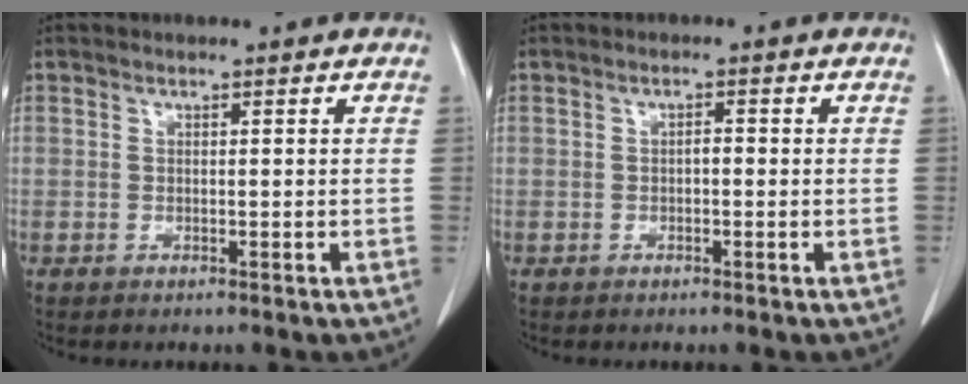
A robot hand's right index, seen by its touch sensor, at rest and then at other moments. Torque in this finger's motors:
{"motor_torque": [0.26, -0.11, 0.07, 0.03]}